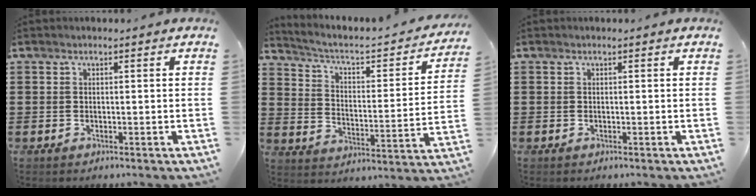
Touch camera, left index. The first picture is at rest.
{"total": 3.2, "force": [2.2, 1.1, 2.1], "torque": [-0.057, -0.023, 0.024]}
{"total": 0.0}